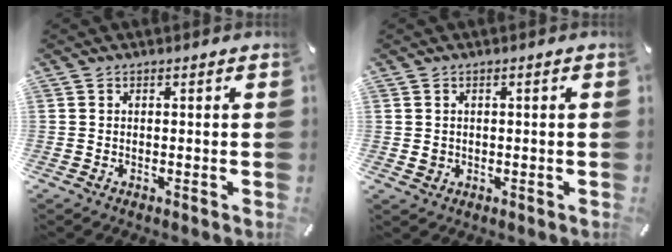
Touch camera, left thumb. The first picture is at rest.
{"total": 1.4, "force": [-0.1, 1.4, 0.2], "torque": [-0.005, 0.005, -0.003]}